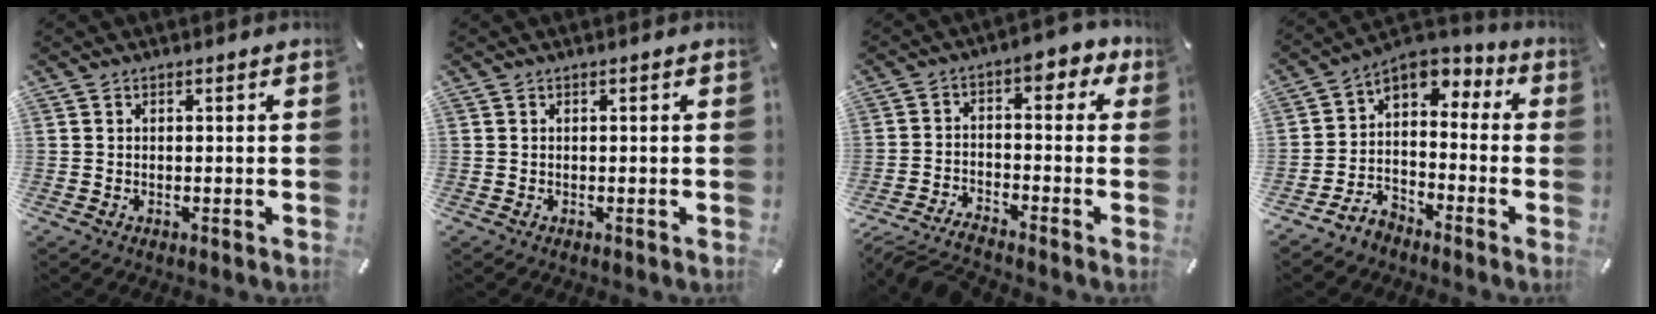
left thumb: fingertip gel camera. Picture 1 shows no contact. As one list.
[{"total": 0.0}, {"total": 6.0, "force": [-3.6, 3.4, 3.3], "torque": [-0.065, 0.014, -0.073]}, {"total": 7.2, "force": [-3.2, 6.2, 1.8], "torque": [-0.042, 0.013, -0.057]}]